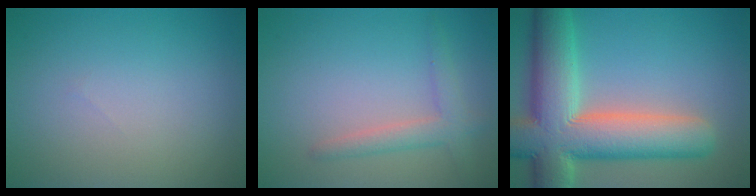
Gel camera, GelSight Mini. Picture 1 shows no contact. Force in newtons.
{"total": 2.5, "press": 2.5, "slide": 0.1}
{"total": 12.6, "press": 12.6, "slide": 1.2}